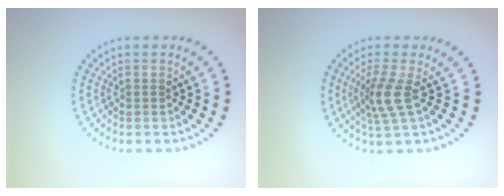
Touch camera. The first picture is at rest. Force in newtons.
{"total": 2.9, "press": 2.0, "slide": 2.0}